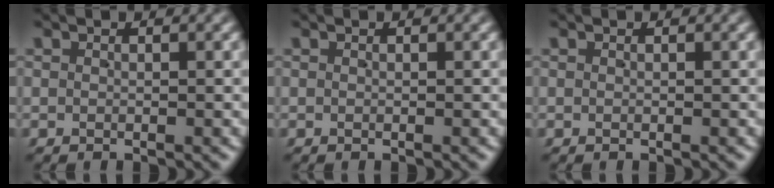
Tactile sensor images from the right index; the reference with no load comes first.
{"total": 0.0}
{"total": 0.0}